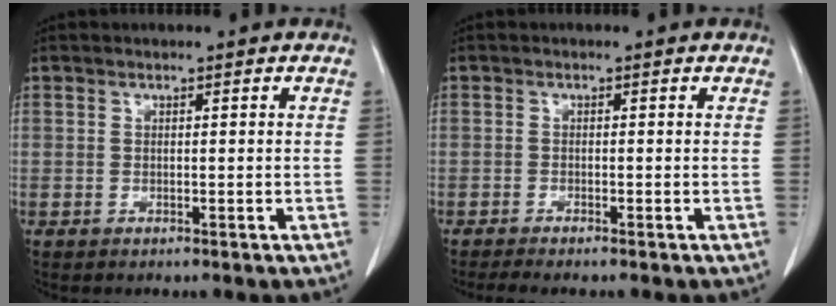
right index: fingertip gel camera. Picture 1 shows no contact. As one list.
[{"total": 3.1, "force": [-2.6, 0.0, 1.7], "torque": [-0.019, -0.003, -0.039]}]